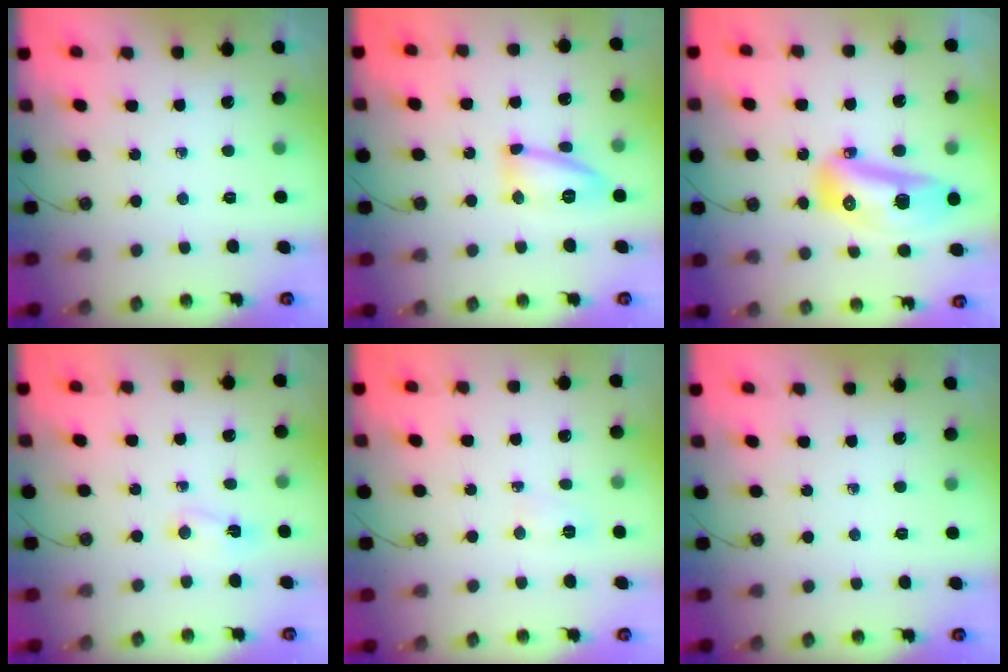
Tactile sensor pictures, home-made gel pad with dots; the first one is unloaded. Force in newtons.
{"total": 12.4, "press": 12.4, "slide": 0.9}
{"total": 15.7, "press": 15.5, "slide": 2.2}
{"total": 2.8, "press": 2.7, "slide": 0.5}
{"total": 3.6, "press": 3.4, "slide": 0.9}
{"total": 0.0}